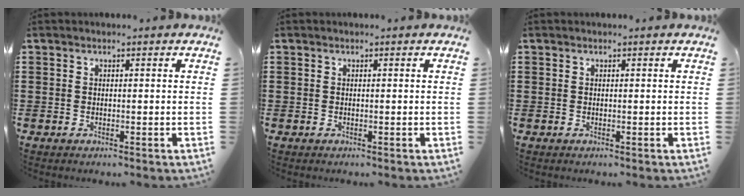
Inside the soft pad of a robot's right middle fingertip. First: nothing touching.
{"total": 0.0}
{"total": 0.0}